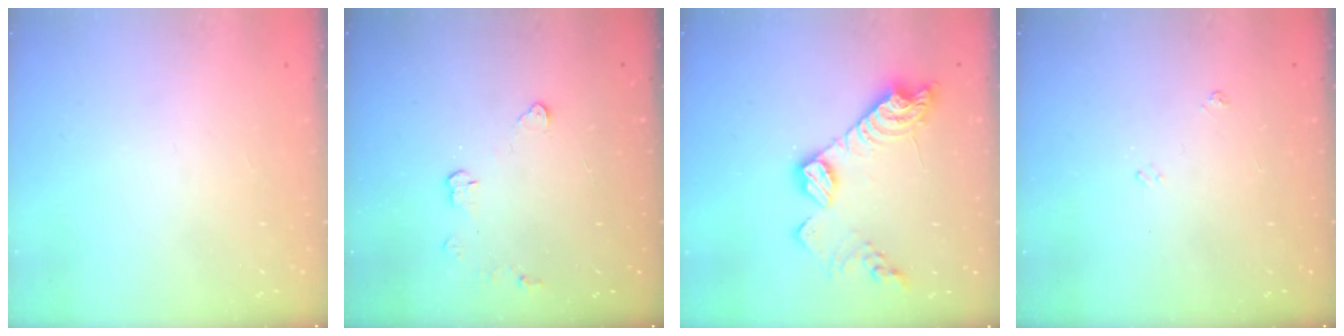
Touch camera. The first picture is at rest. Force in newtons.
{"total": 3.3, "press": 3.3, "slide": 0.4}
{"total": 14.8, "press": 14.8, "slide": 0.8}
{"total": 3.5, "press": 3.4, "slide": 0.5}